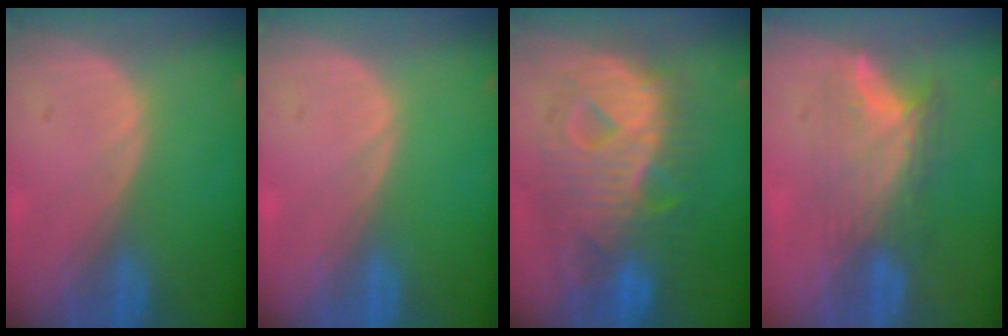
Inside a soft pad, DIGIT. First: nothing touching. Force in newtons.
{"total": 0.0}
{"total": 12.1, "press": 12.0, "slide": 1.4}
{"total": 8.1, "press": 6.8, "slide": 4.5}